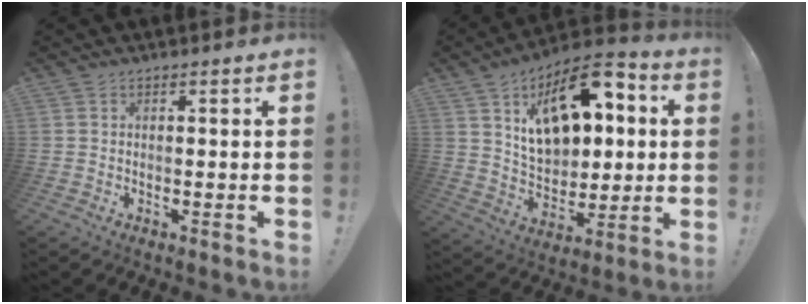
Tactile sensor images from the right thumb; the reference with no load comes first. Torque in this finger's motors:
{"motor_torque": [2.51, 2.50, 0.32, 0.21, 0.39]}